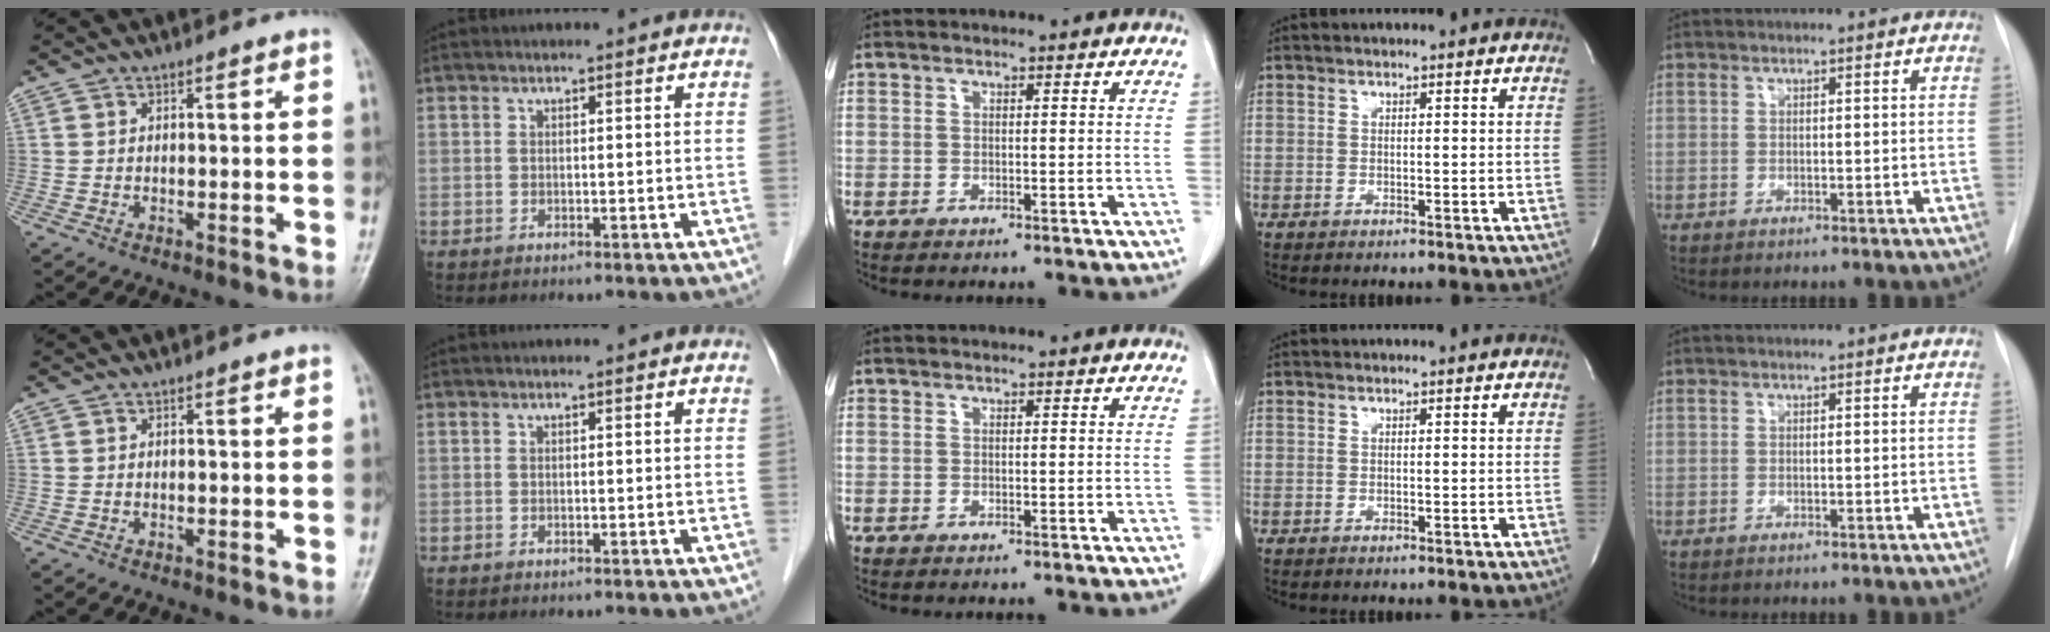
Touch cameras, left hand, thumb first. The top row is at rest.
{}